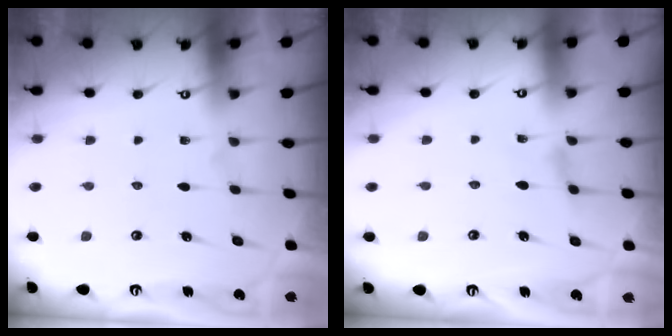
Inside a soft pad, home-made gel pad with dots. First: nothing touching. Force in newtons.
{"total": 1.4, "press": 1.4, "slide": 0.4}